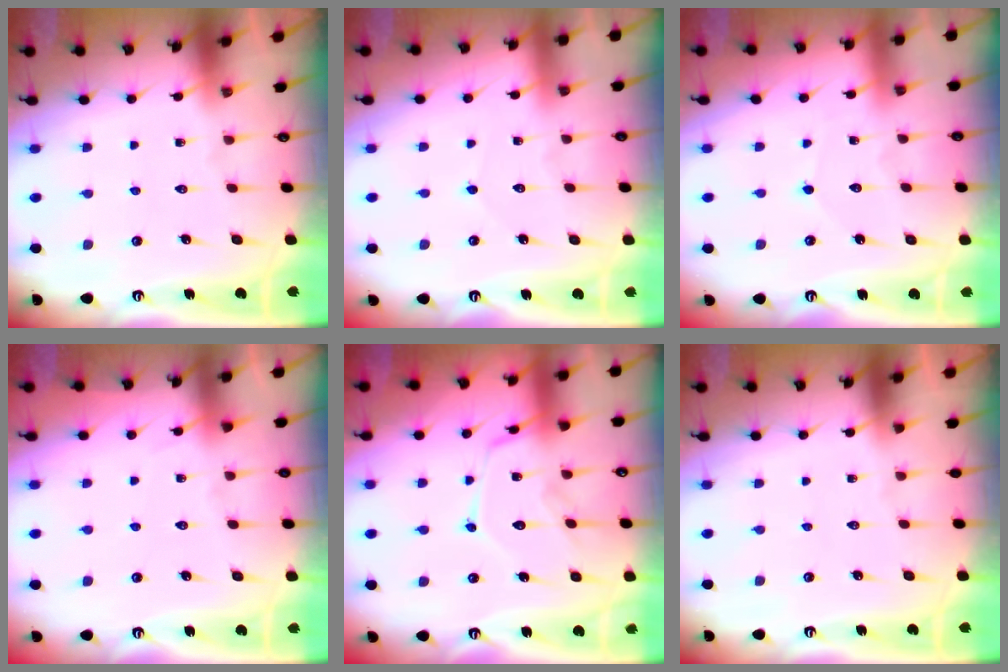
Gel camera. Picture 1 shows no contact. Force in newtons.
{"total": 2.1, "press": 2.1, "slide": 0.1}
{"total": 3.6, "press": 3.6, "slide": 0.3}
{"total": 5.2, "press": 5.1, "slide": 0.6}
{"total": 12.1, "press": 12.1, "slide": 0.8}
{"total": 0.0}